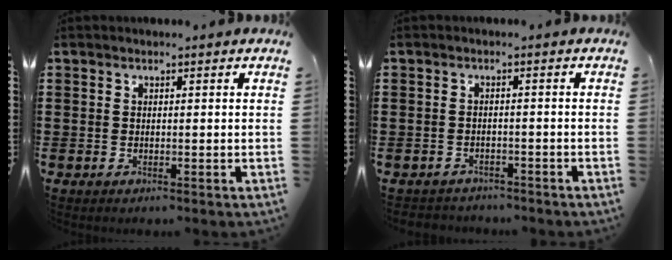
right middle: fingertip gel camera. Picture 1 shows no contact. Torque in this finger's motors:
{"motor_torque": [0.76, 0.45, 0.00, 0.01]}